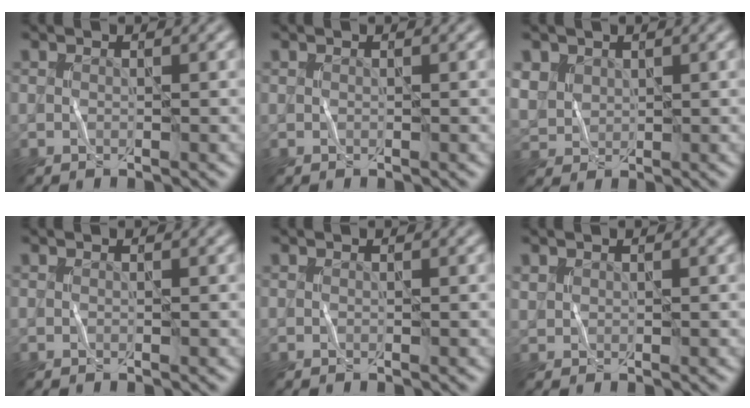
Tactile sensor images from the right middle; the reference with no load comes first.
{"total": 0.0}
{"total": 2.4, "force": [1.5, 1.9, 0.3], "torque": [-0.032, 0.000, 0.037]}
{"total": 0.0}
{"total": 0.0}
{"total": 0.6, "force": [0.5, 0.3, -0.3], "torque": [0.000, 0.001, 0.011]}